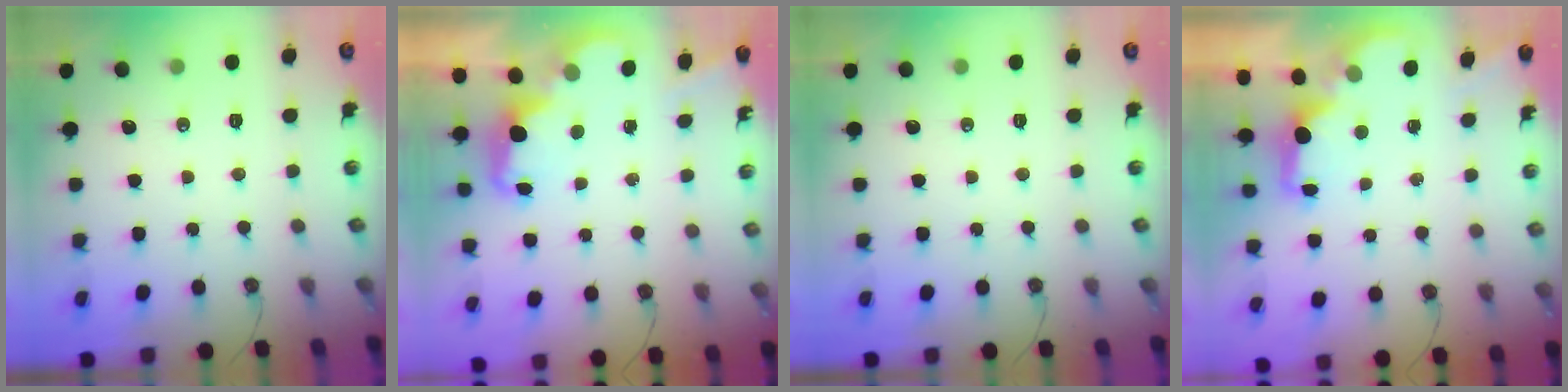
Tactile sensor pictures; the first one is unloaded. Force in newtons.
{"total": 2.3, "press": 2.2, "slide": 0.5}
{"total": 0.0}
{"total": 2.0, "press": 1.8, "slide": 0.8}